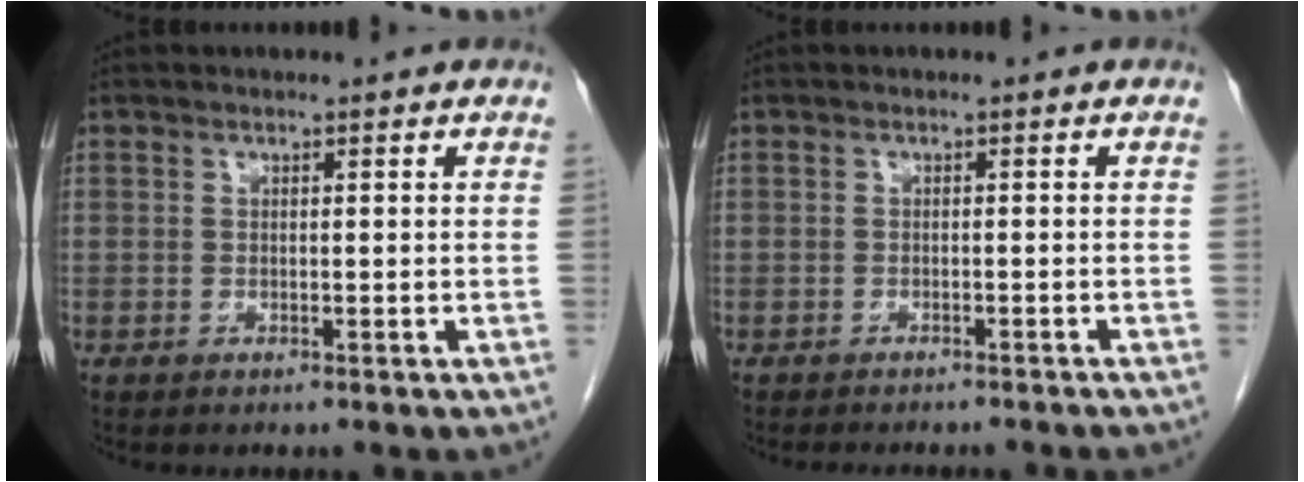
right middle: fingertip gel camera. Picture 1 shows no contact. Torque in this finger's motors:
{"motor_torque": [0.07, -0.05, -0.03, 0.01]}